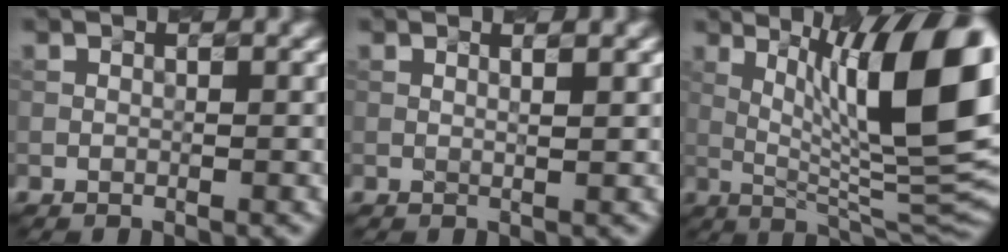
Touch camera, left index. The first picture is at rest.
{"total": 1.3, "force": [0.7, 0.4, 1.1], "torque": [-0.010, -0.001, 0.002]}
{"total": 14.5, "force": [3.6, 3.6, 13.6], "torque": [-0.182, 0.000, 0.062]}